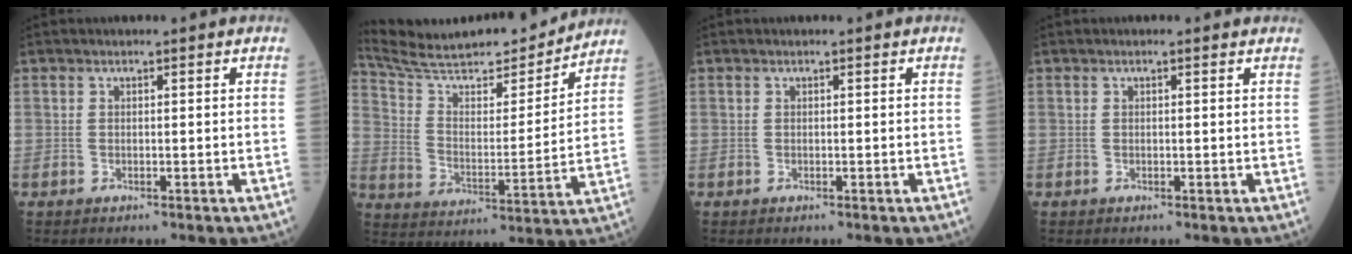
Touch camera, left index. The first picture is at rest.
{"total": 19.2, "force": [17.9, 3.2, 6.1], "torque": [-0.106, -0.011, 0.278]}
{"total": 0.0}
{"total": 1.2, "force": [0.9, 0.3, 0.7], "torque": [-0.015, 0.010, 0.011]}